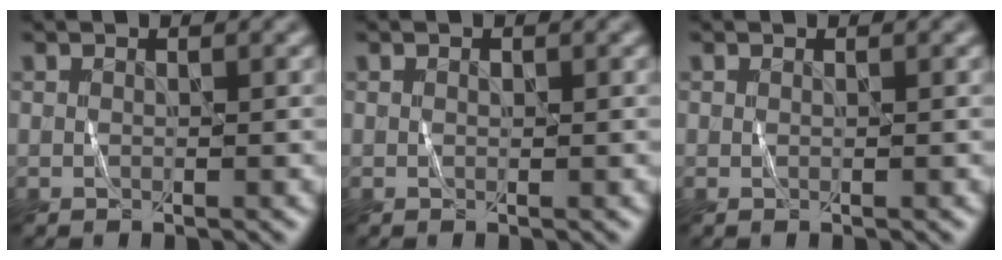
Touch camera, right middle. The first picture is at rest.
{"total": 0.0}
{"total": 0.0}